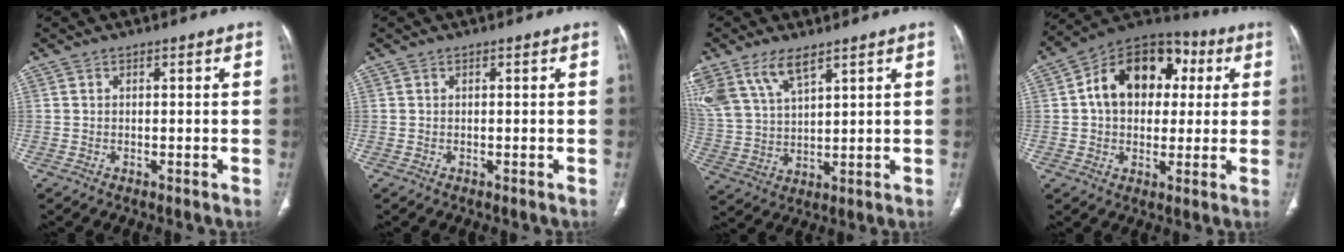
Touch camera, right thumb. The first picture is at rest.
{"total": 0.0}
{"total": 11.9, "force": [7.5, 5.1, 7.6], "torque": [-0.158, -0.014, 0.162]}
{"total": 17.1, "force": [3.3, 12.3, 11.5], "torque": [-0.141, 0.024, 0.043]}